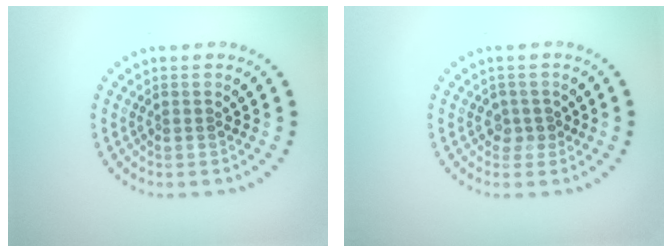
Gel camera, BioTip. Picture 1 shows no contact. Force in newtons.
{"total": 1.4, "press": 1.0, "slide": 1.0}